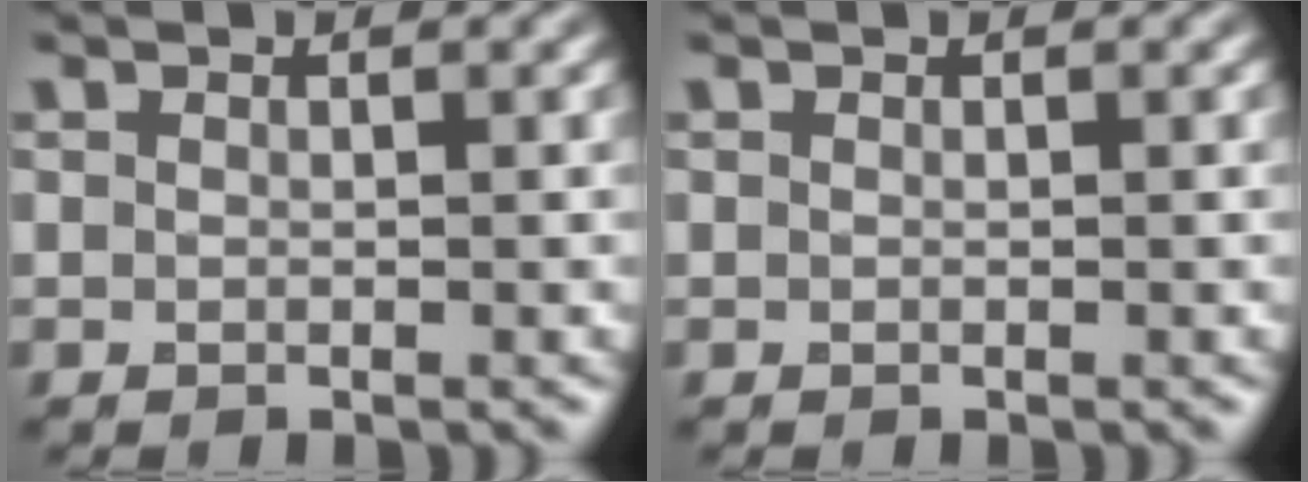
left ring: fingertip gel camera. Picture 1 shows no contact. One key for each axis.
{"total": 0.0}